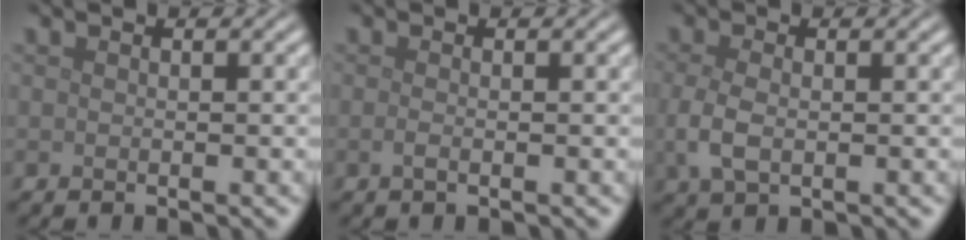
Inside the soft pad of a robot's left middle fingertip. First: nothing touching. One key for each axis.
{"total": 0.9, "fx": -0.2, "fy": 0.3, "fz": 0.8, "tx": -0.016, "ty": -0.002, "tz": -0.007}
{"total": 3.2, "fx": -0.3, "fy": 1.9, "fz": 2.5, "tx": -0.067, "ty": -0.006, "tz": -0.005}